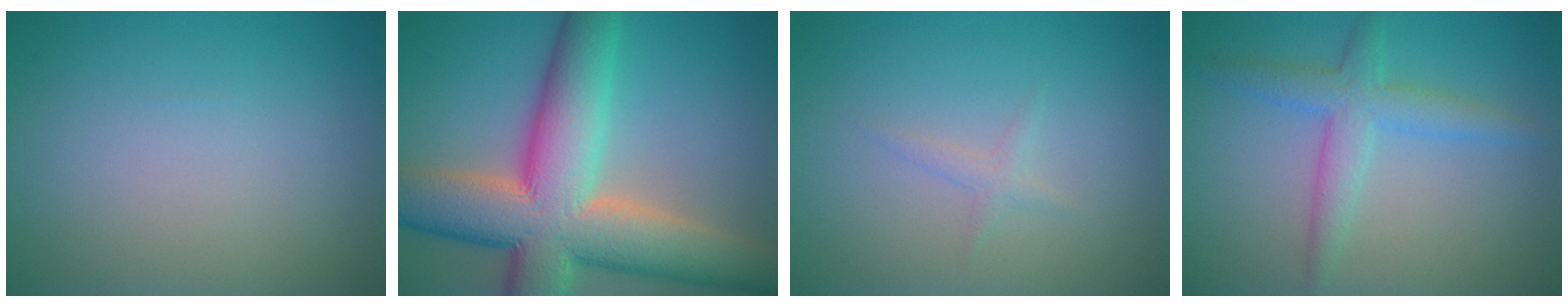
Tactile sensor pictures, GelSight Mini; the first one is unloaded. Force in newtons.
{"total": 13.7, "press": 13.7, "slide": 0.8}
{"total": 0.5, "press": 0.5, "slide": 0.0}
{"total": 3.5, "press": 3.5, "slide": 0.1}